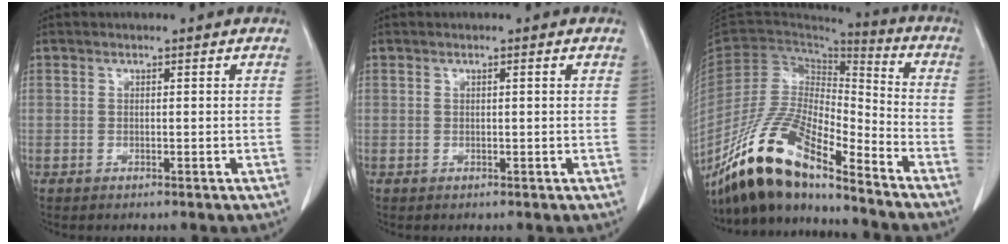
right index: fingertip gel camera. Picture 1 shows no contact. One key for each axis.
{"total": 0.5, "fx": 0.2, "fy": -0.1, "fz": 0.5, "tx": -0.009, "ty": 0.001, "tz": 0.003}
{"total": 17.4, "fx": -13.9, "fy": 4.0, "fz": 9.6, "tx": -0.183, "ty": 0.002, "tz": -0.261}